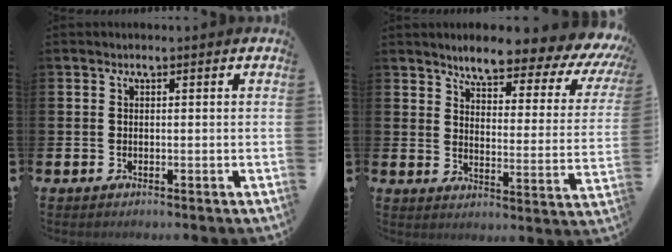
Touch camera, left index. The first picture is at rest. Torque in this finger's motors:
{"motor_torque": [0.93, -1.21, 0.97, 0.21]}